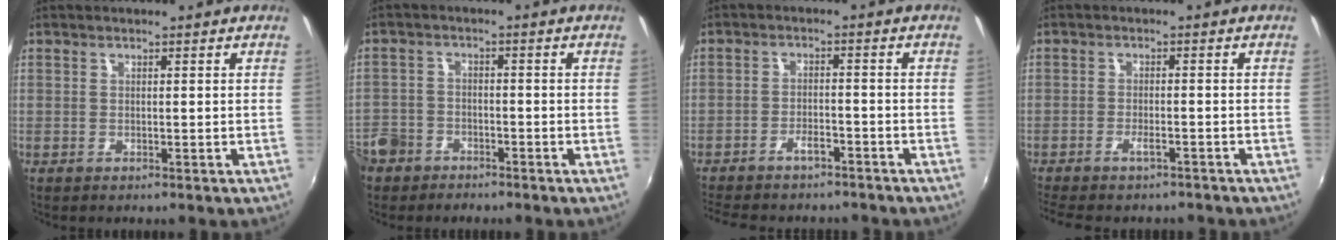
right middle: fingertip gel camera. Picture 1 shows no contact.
{"total": 9.2, "force": [-5.8, 6.8, 2.3], "torque": [-0.080, 0.017, -0.103]}
{"total": 9.4, "force": [-8.0, 3.0, 3.8], "torque": [-0.095, -0.002, -0.120]}
{"total": 6.5, "force": [-5.5, 1.8, 3.2], "torque": [-0.079, -0.013, -0.087]}